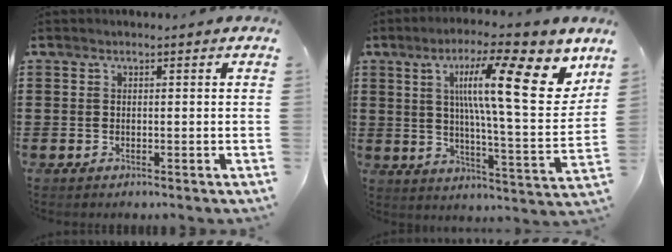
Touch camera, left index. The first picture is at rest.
{"total": 17.6, "force": [7.9, 3.5, 15.3], "torque": [-0.255, -0.030, 0.117]}